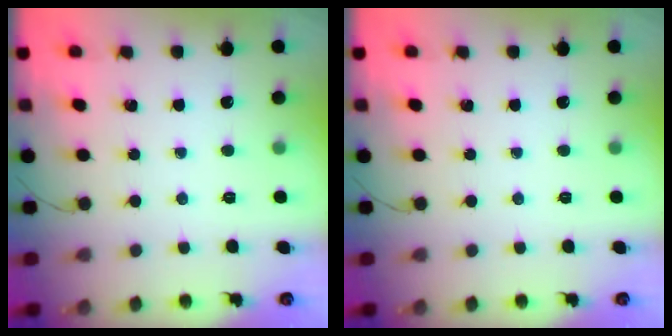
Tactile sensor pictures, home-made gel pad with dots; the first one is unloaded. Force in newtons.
{"total": 0.0}